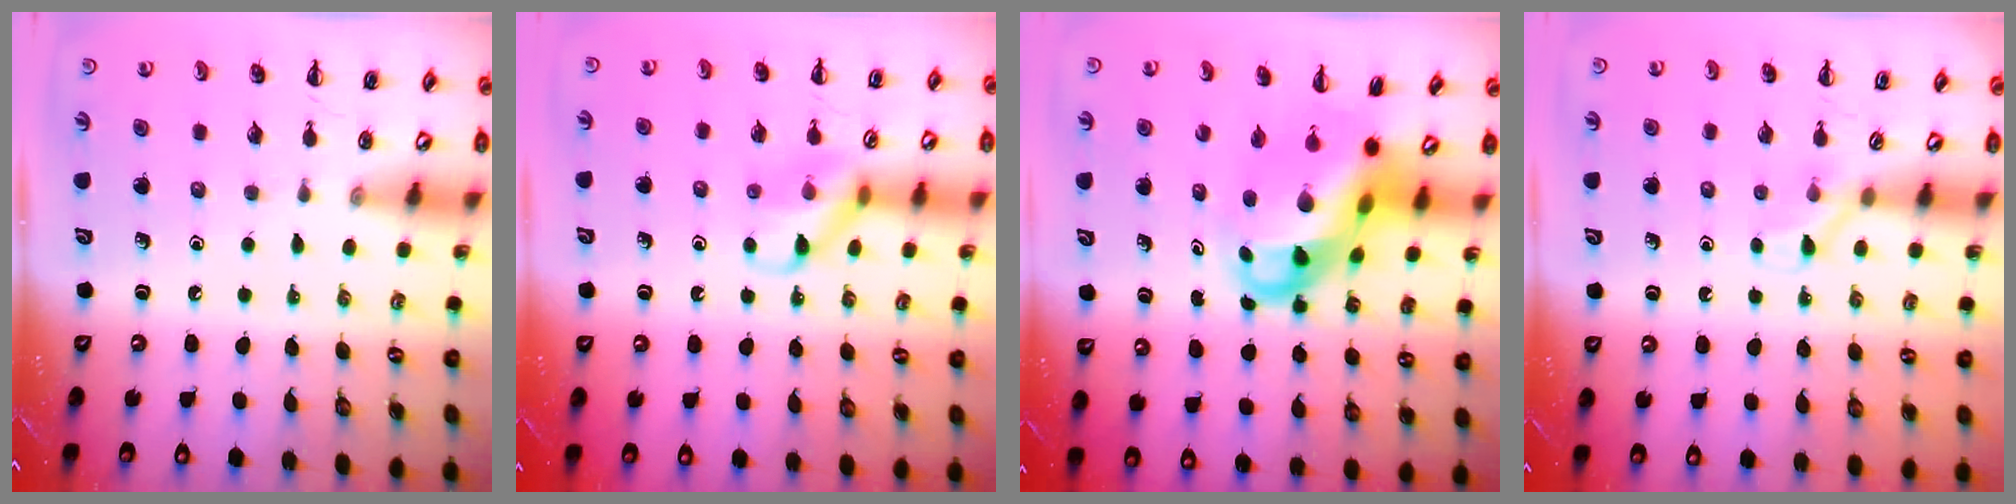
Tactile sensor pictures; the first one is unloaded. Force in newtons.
{"total": 10.2, "press": 10.2, "slide": 0.9}
{"total": 7.9, "press": 7.6, "slide": 2.0}
{"total": 3.8, "press": 3.6, "slide": 1.3}